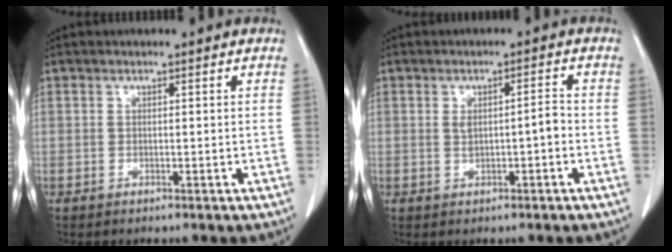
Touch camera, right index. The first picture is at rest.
{"total": 3.3, "force": [-0.3, 0.8, 3.2], "torque": [-0.056, 0.011, 0.001]}